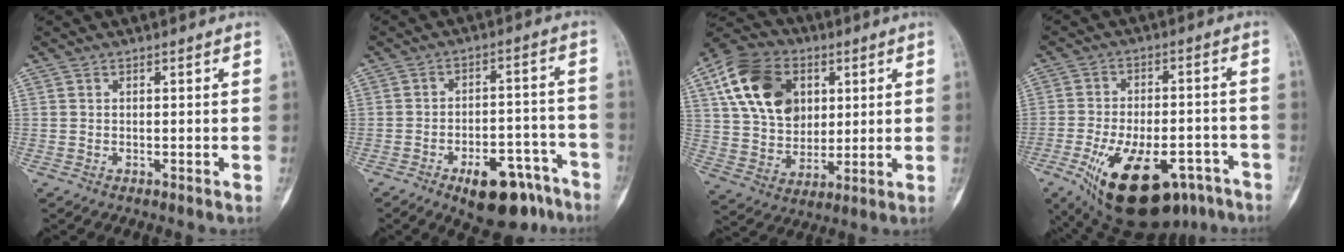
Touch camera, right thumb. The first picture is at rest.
{"total": 14.2, "force": [-9.0, 6.5, 8.9], "torque": [-0.093, 0.066, -0.124]}
{"total": 17.8, "force": [5.8, 13.0, 10.6], "torque": [-0.175, -0.007, 0.104]}
{"total": 22.4, "force": [-11.9, 11.0, 15.6], "torque": [-0.243, 0.035, -0.169]}